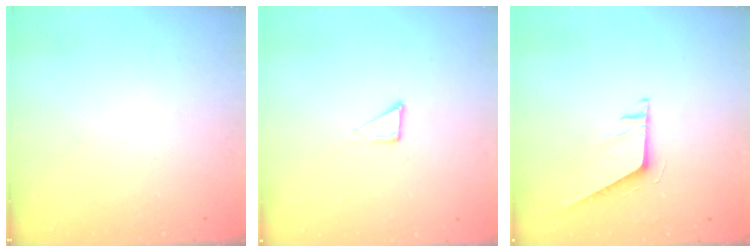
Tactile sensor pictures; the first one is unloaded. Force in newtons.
{"total": 3.6, "press": 3.6, "slide": 0.2}
{"total": 5.4, "press": 5.4, "slide": 0.5}